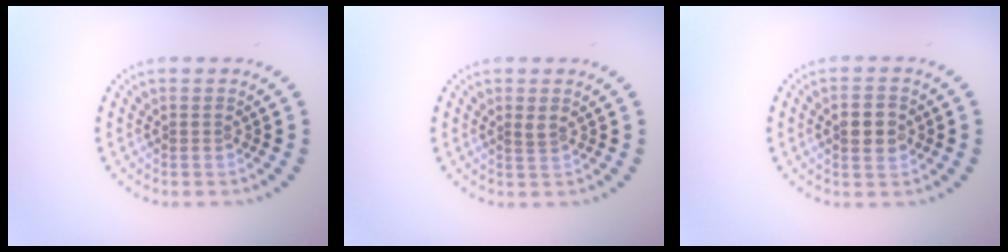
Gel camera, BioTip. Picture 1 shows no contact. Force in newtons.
{"total": 0.8, "press": 0.5, "slide": 0.7}
{"total": 2.9, "press": 2.9, "slide": 0.1}